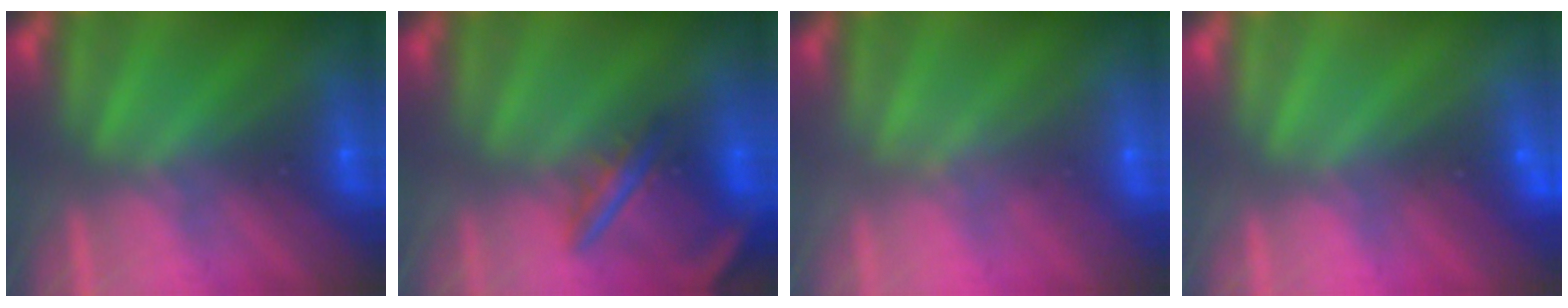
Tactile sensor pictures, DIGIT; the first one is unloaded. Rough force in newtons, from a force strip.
{"total": 9.4}
{"total": 1.7}
{"total": 2.4}